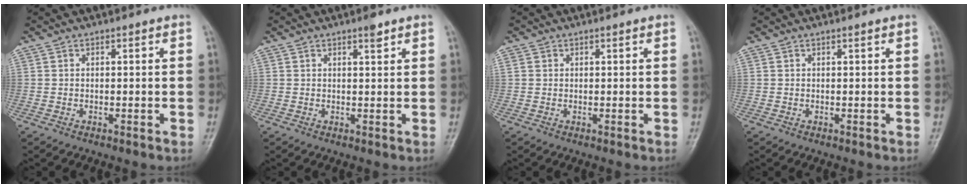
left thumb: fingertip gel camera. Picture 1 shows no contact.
{"total": 1.6, "force": [1.2, 0.3, 1.0], "torque": [-0.011, -0.007, 0.019]}
{"total": 0.9, "force": [0.5, 0.4, 0.7], "torque": [-0.018, 0.009, 0.013]}
{"total": 0.0}